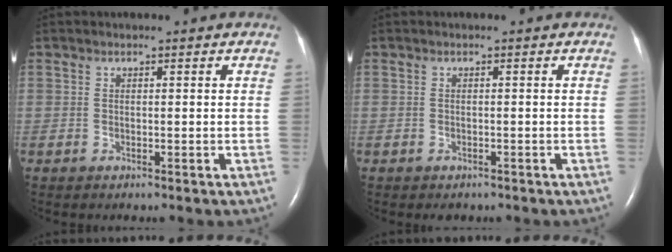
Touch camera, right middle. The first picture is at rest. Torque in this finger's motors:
{"motor_torque": [0.19, -0.17, -0.05, 0.01]}